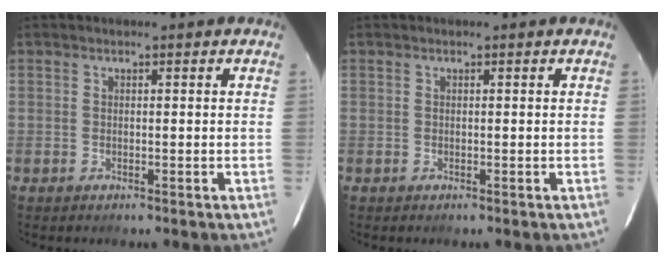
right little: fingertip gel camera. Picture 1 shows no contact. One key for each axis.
{"total": 0.0}